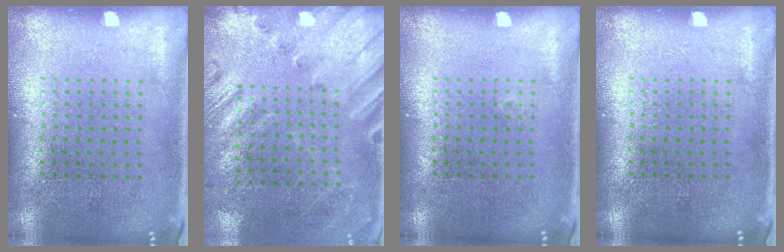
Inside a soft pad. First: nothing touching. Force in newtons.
{"total": 2.6, "press": 2.0, "slide": 1.6}
{"total": 0.0}
{"total": 0.0}